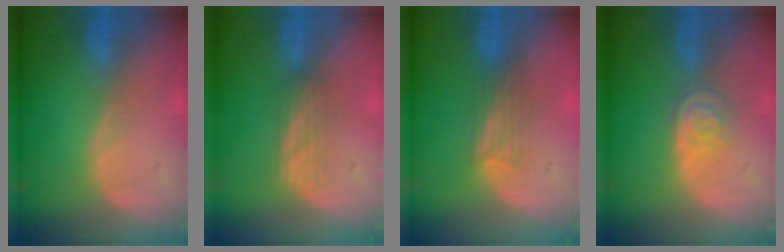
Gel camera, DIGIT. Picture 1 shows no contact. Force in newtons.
{"total": 3.1, "press": 2.7, "slide": 1.6}
{"total": 3.0, "press": 2.8, "slide": 1.1}
{"total": 4.5, "press": 3.9, "slide": 2.2}